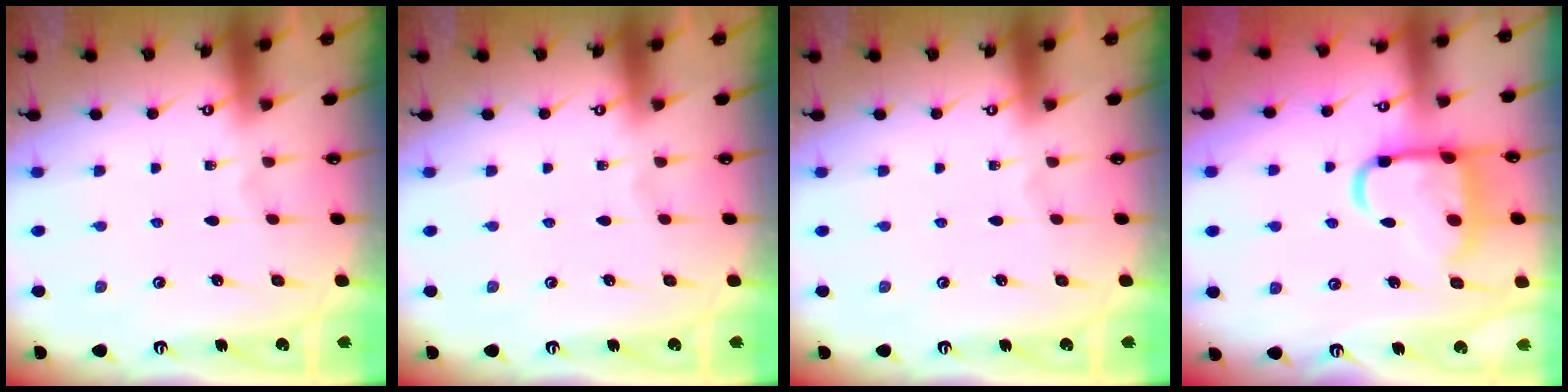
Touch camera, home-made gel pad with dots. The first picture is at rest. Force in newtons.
{"total": 0.0}
{"total": 0.0}
{"total": 14.0, "press": 13.9, "slide": 1.4}